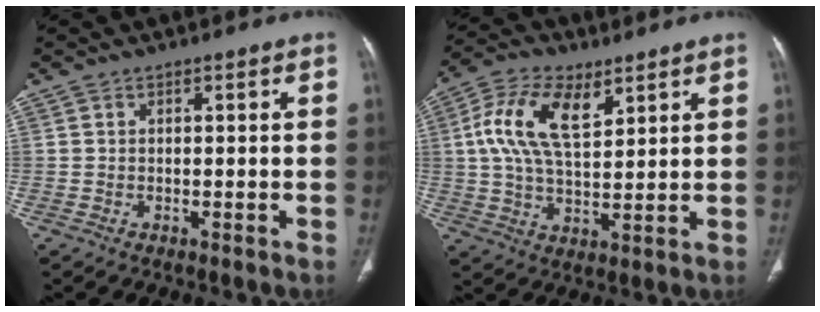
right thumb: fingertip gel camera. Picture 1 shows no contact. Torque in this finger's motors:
{"motor_torque": [0.15, 0.29, 0.61, -0.09, 0.18]}